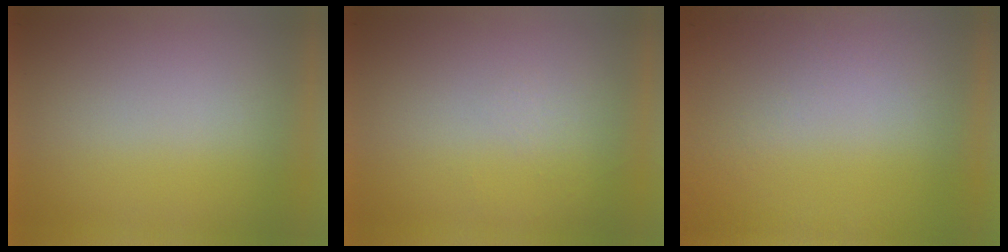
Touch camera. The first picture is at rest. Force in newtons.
{"total": 1.0}
{"total": 5.0}